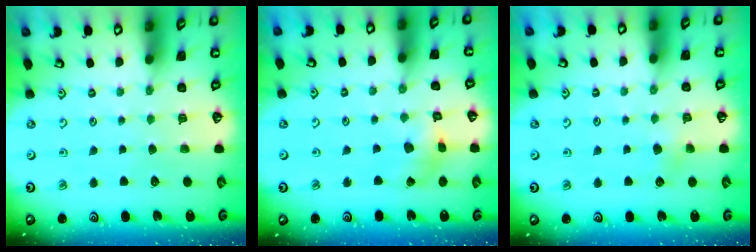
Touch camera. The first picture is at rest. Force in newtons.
{"total": 4.3, "press": 4.3, "slide": 0.4}
{"total": 2.6, "press": 2.6, "slide": 0.5}